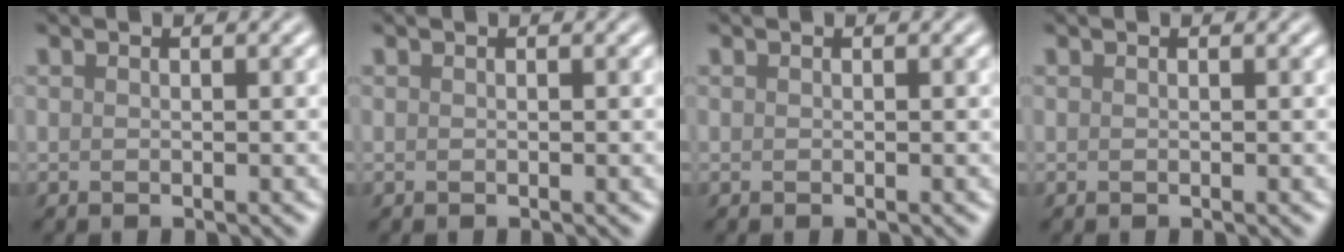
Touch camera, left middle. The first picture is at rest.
{"total": 0.0}
{"total": 0.0}
{"total": 0.0}